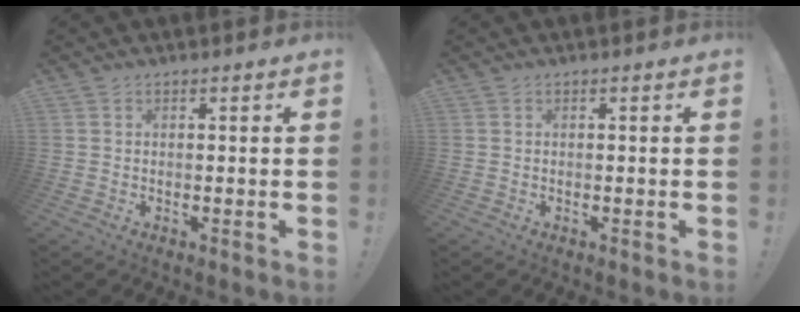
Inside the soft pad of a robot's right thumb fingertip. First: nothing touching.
{"total": 0.0}